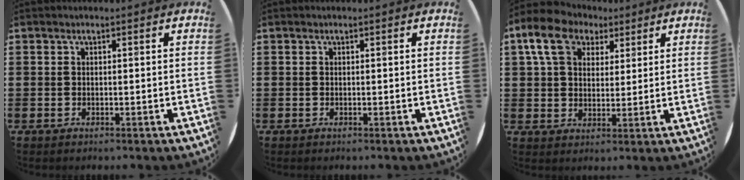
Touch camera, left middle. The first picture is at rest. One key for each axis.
{"total": 0.0}
{"total": 7.9, "fx": 4.9, "fy": 5.3, "fz": 3.2, "tx": -0.081, "ty": 0.010, "tz": 0.089}